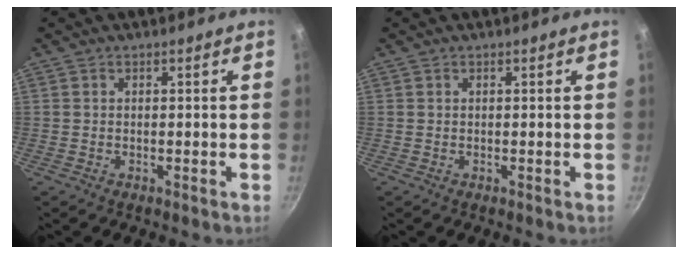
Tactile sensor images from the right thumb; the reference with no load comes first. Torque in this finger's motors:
{"motor_torque": [0.00, 0.00, 0.00, 0.00, 0.00]}